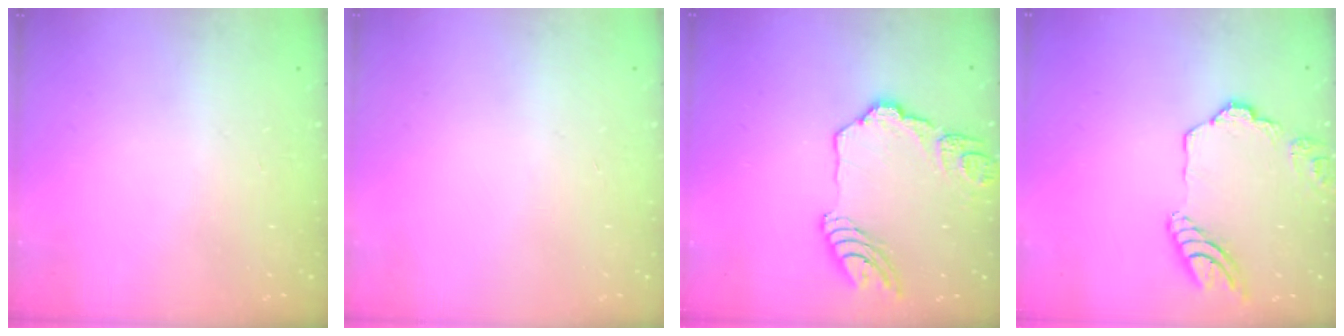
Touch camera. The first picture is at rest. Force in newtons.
{"total": 0.0}
{"total": 16.2, "press": 16.1, "slide": 1.6}
{"total": 13.8, "press": 13.7, "slide": 1.9}